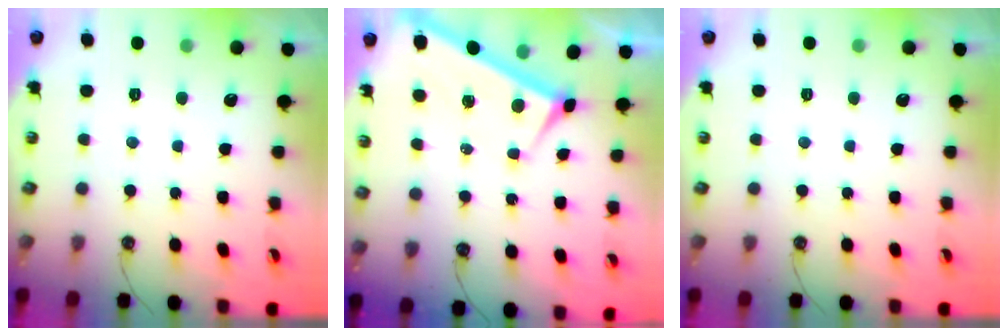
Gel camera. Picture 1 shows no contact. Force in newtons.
{"total": 2.4, "press": 2.3, "slide": 0.6}
{"total": 0.0}